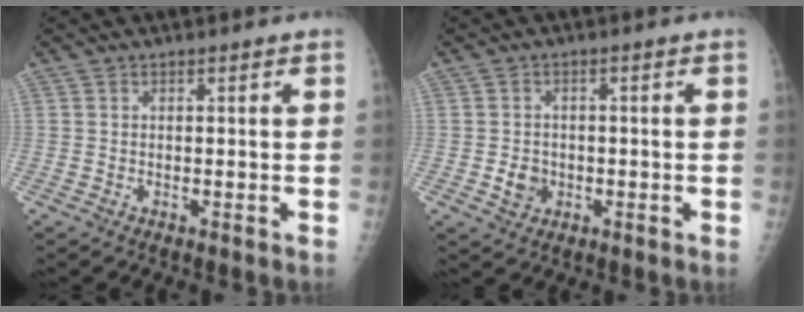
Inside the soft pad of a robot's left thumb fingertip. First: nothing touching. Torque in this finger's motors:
{"motor_torque": [-0.35, 0.28, 0.03, 0.00, 0.00]}